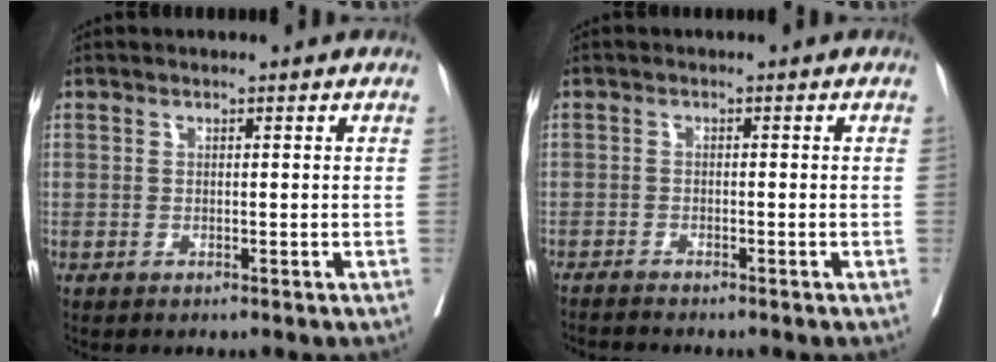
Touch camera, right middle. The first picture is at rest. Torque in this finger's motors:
{"motor_torque": [0.62, -1.51, 0.26, 0.06]}